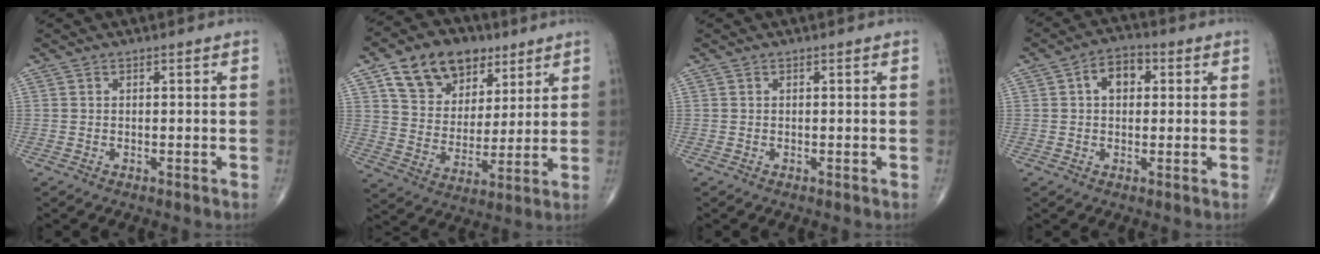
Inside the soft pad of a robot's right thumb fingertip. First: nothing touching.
{"total": 16.1, "force": [8.9, 11.0, 7.8], "torque": [-0.096, -0.024, 0.157]}
{"total": 0.0}
{"total": 5.7, "force": [1.3, 3.9, 4.0], "torque": [-0.050, 0.013, 0.012]}